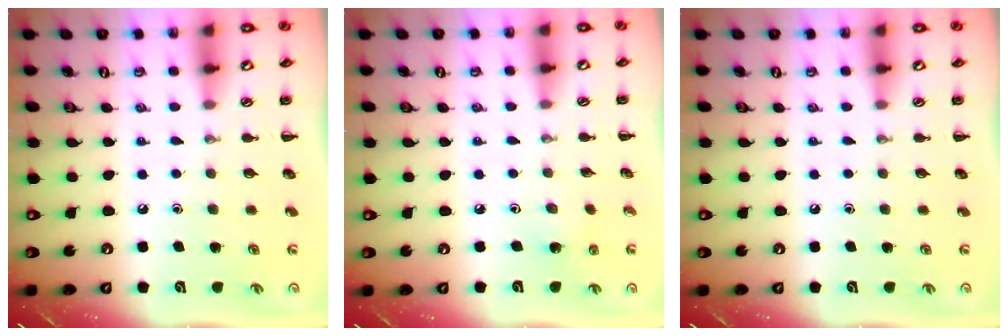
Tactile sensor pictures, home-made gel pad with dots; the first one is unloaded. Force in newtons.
{"total": 1.9, "press": 1.9, "slide": 0.4}
{"total": 0.0}